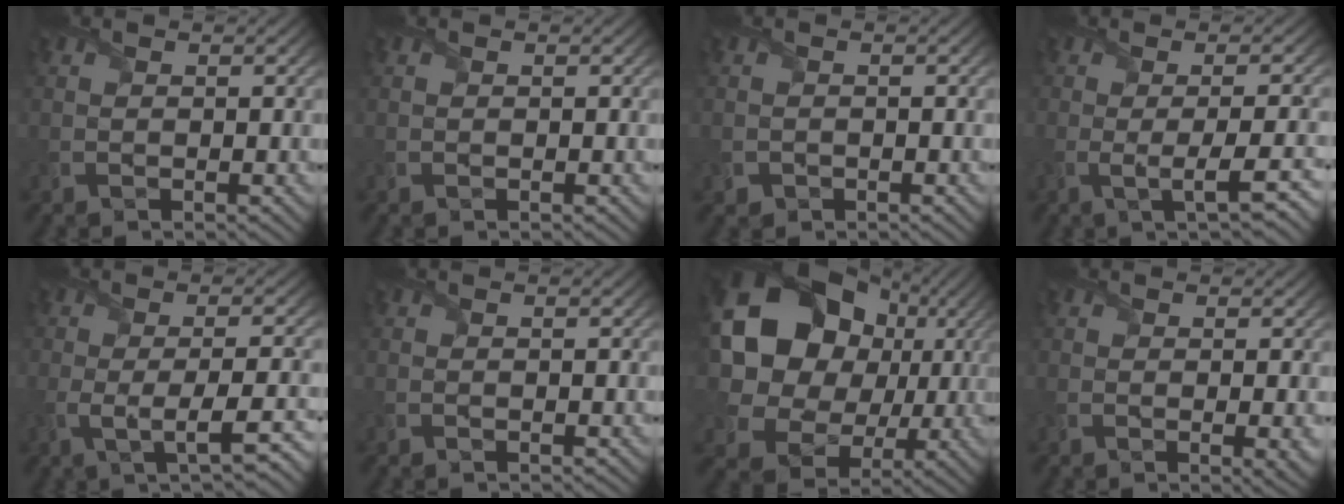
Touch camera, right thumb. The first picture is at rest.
{"total": 0.0}
{"total": 1.0, "force": [-0.5, 0.9, 0.1], "torque": [-0.002, -0.007, -0.007]}
{"total": 4.9, "force": [-1.2, 0.7, 4.7], "torque": [-0.076, 0.000, -0.022]}
{"total": 5.9, "force": [-2.2, 1.2, 5.4], "torque": [-0.085, -0.002, -0.038]}
{"total": 0.0}
{"total": 19.5, "force": [4.4, 16.4, 9.5], "torque": [-0.236, 0.011, 0.092]}
{"total": 2.1, "force": [-0.2, 0.2, 2.1], "torque": [-0.036, -0.002, -0.006]}